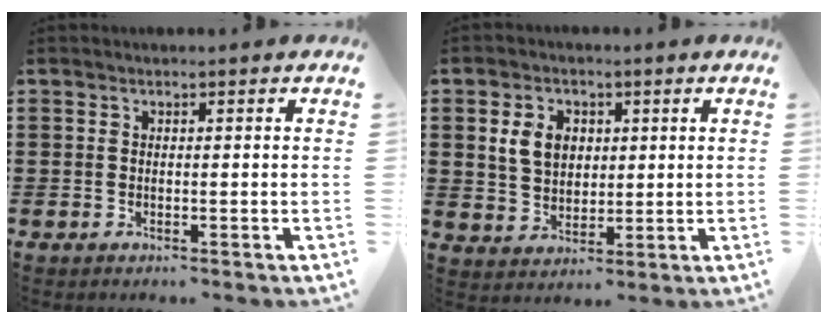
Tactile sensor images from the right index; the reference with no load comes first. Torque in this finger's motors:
{"motor_torque": [1.07, 1.07, 0.29, 0.08]}